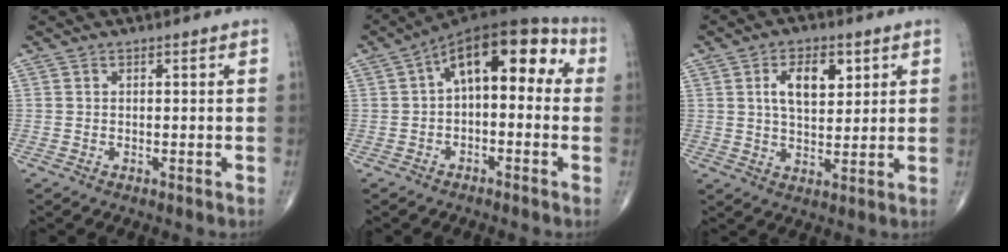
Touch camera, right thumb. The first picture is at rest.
{"total": 14.2, "force": [2.1, 7.4, 12.0], "torque": [-0.146, 0.048, 0.017]}
{"total": 8.4, "force": [2.9, 4.5, 6.5], "torque": [-0.085, -0.010, 0.051]}